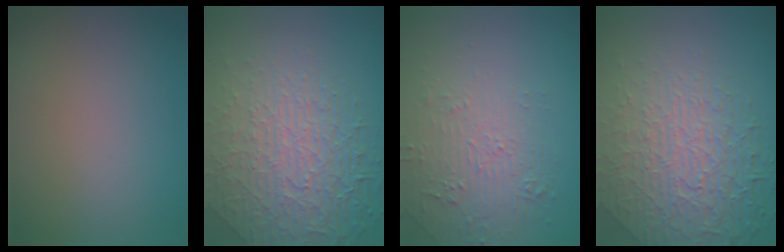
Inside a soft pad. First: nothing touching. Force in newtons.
{"total": 8.9, "press": 6.0, "slide": 6.6}
{"total": 2.1, "press": 1.5, "slide": 1.5}
{"total": 8.7, "press": 6.0, "slide": 6.3}